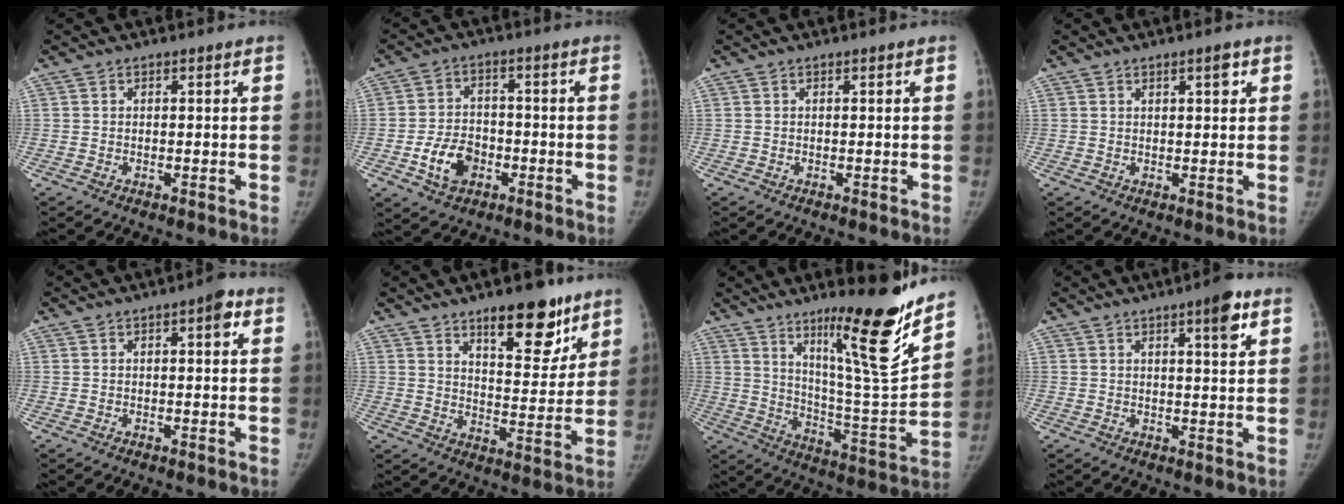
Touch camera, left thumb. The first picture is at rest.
{"total": 8.2, "force": [-3.2, 5.9, 4.6], "torque": [-0.065, 0.019, -0.055]}
{"total": 0.0}
{"total": 2.1, "force": [1.1, 0.6, 1.6], "torque": [-0.018, -0.005, 0.017]}
{"total": 2.6, "force": [0.8, 0.9, 2.3], "torque": [-0.023, 0.003, 0.005]}
{"total": 15.6, "force": [10.3, 6.2, 10.0], "torque": [-0.091, -0.067, 0.157]}
{"total": 20.2, "force": [13.6, 1.9, 14.8], "torque": [-0.190, -0.097, 0.226]}
{"total": 5.2, "force": [2.8, 1.0, 4.3], "torque": [-0.055, -0.013, 0.037]}